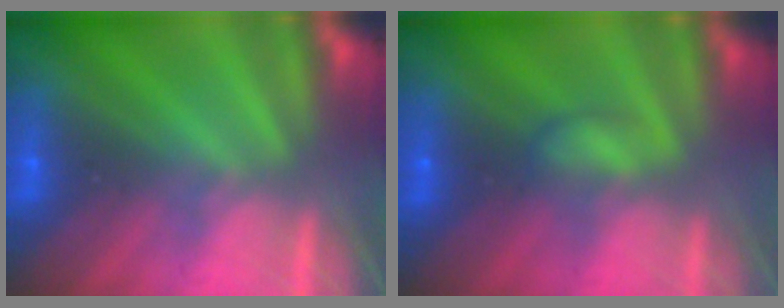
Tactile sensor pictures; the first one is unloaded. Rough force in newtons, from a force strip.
{"total": 2.2}